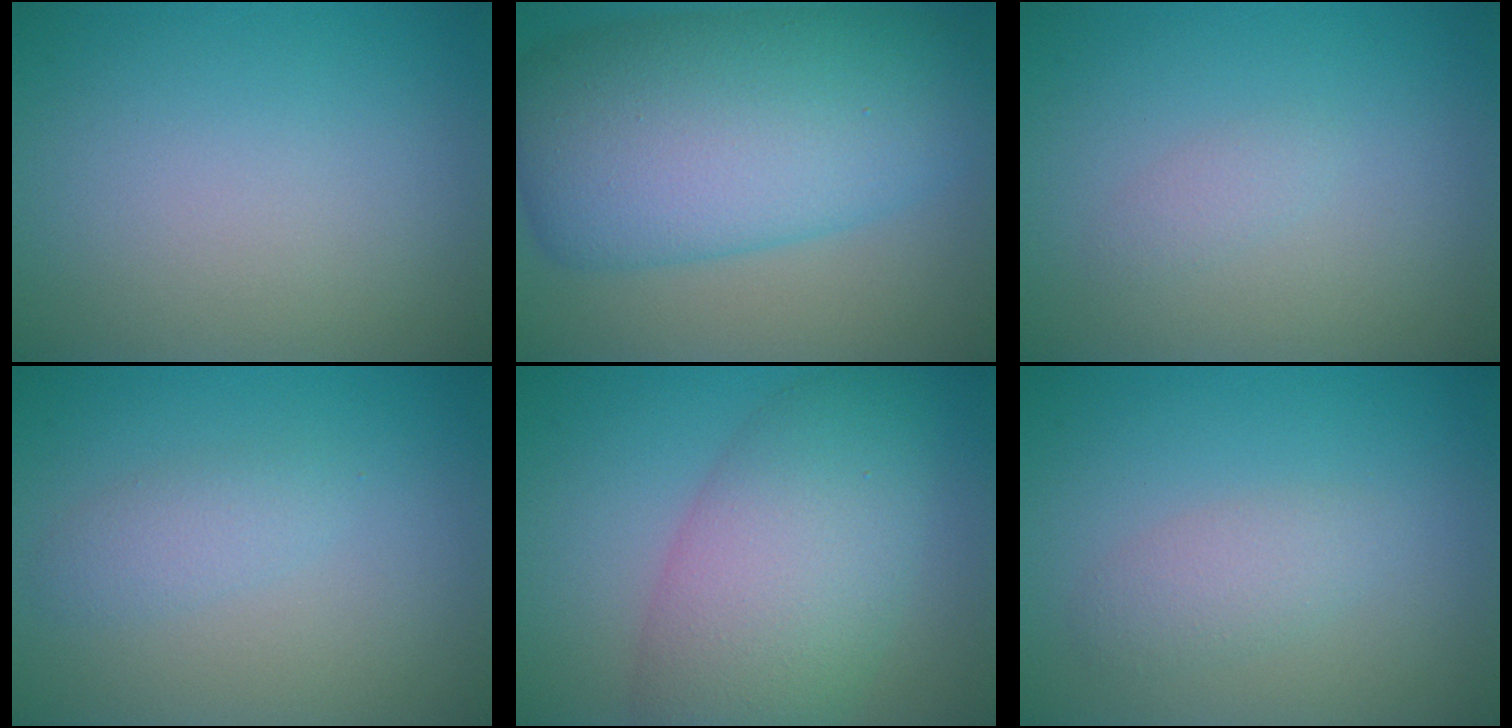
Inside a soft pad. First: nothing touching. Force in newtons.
{"total": 12.6, "press": 12.6, "slide": 0.2}
{"total": 0.9, "press": 0.9, "slide": 0.0}
{"total": 1.7, "press": 1.7, "slide": 0.0}
{"total": 8.2, "press": 8.2, "slide": 0.2}
{"total": 1.9, "press": 1.9, "slide": 0.1}